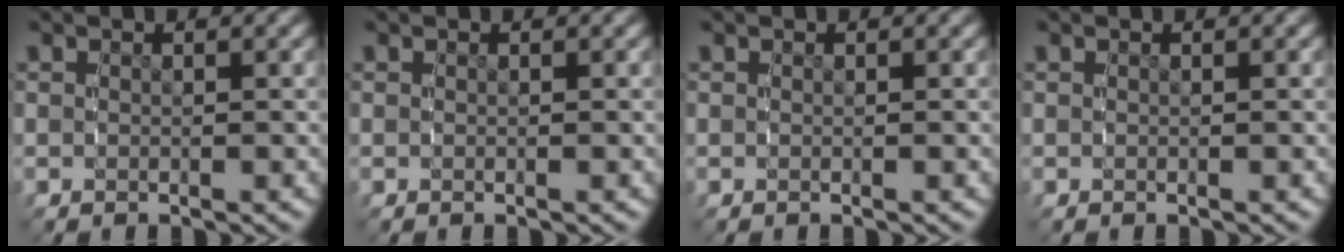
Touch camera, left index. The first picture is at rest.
{"total": 0.0}
{"total": 0.0}
{"total": 0.0}